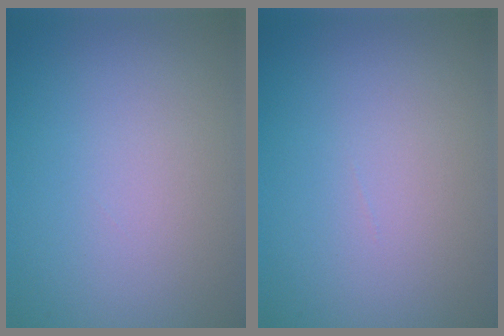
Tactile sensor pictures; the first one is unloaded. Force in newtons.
{"total": 0.0}